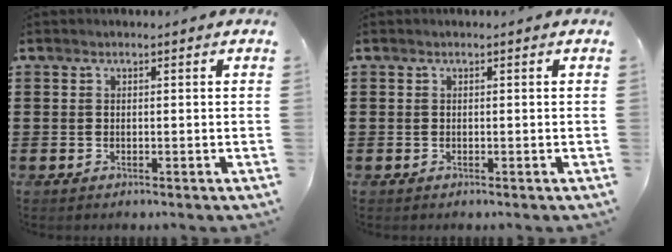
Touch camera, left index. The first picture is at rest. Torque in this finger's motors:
{"motor_torque": [0.00, 0.00, 0.00, 0.00]}